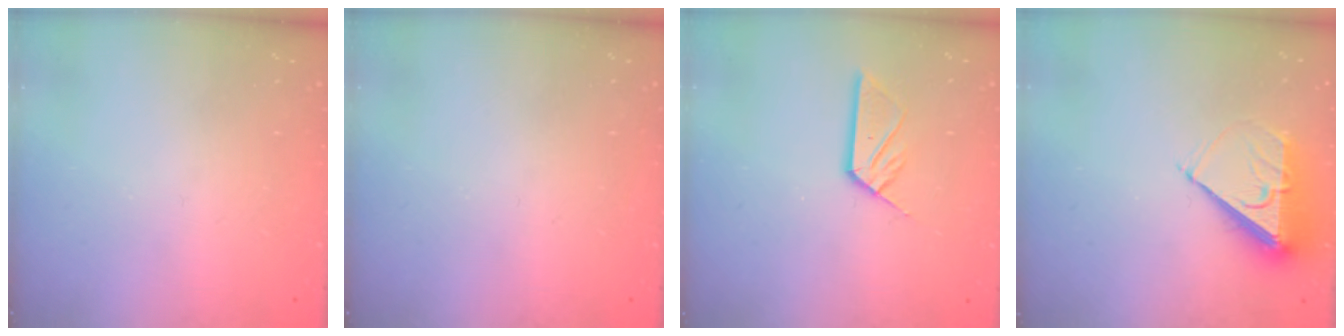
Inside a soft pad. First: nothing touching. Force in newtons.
{"total": 0.0}
{"total": 6.4, "press": 6.3, "slide": 0.5}
{"total": 6.9, "press": 6.7, "slide": 1.2}